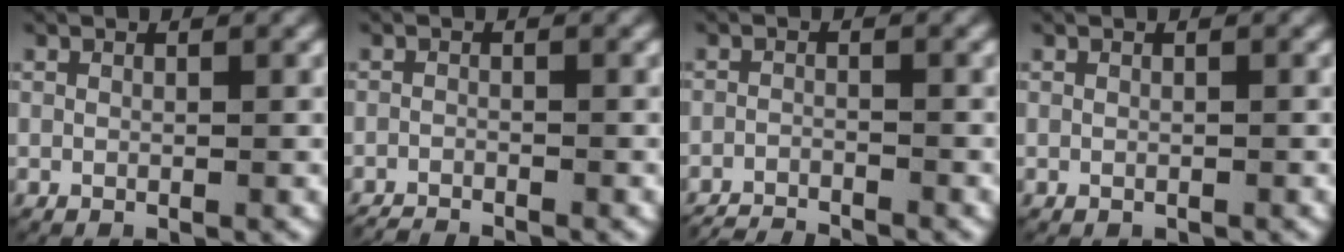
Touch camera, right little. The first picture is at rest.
{"total": 2.7, "force": [-2.6, 0.6, 0.2], "torque": [-0.014, -0.015, -0.039]}
{"total": 5.0, "force": [-4.8, 1.3, 0.6], "torque": [-0.015, -0.020, -0.075]}
{"total": 0.0}